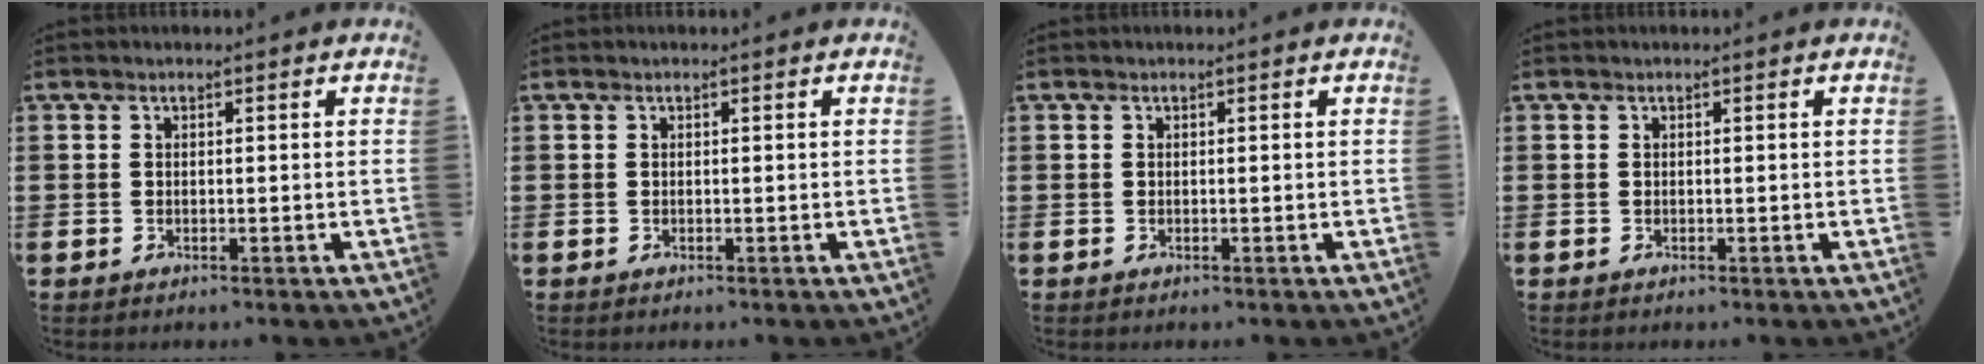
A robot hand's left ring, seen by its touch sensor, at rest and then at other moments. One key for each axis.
{"total": 0.0}
{"total": 0.0}
{"total": 0.0}